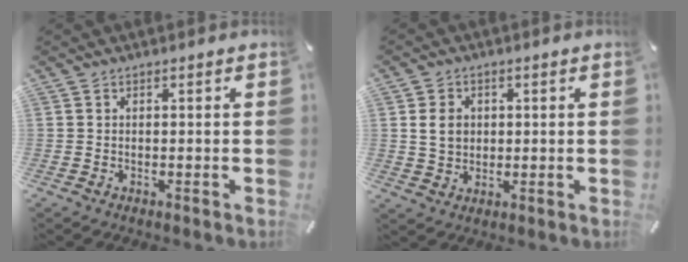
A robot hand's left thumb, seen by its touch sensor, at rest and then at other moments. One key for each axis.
{"total": 5.2, "fx": 0.7, "fy": 4.6, "fz": 2.3, "tx": -0.052, "ty": 0.004, "tz": 0.011}